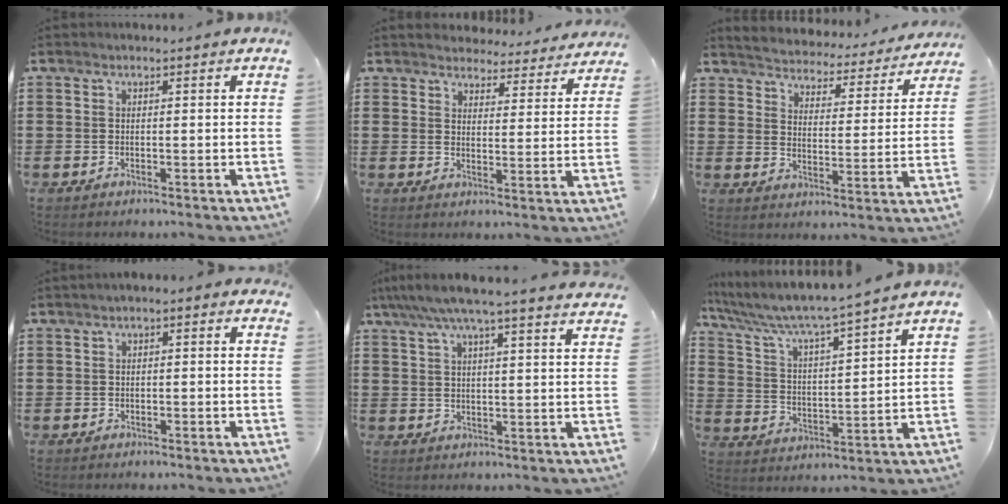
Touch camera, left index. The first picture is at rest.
{"total": 4.2, "force": [4.2, 0.2, -0.2], "torque": [-0.009, -0.030, 0.072]}
{"total": 3.7, "force": [3.7, -0.1, -0.3], "torque": [-0.020, -0.039, 0.056]}
{"total": 1.4, "force": [-1.2, 0.6, 0.3], "torque": [-0.011, 0.003, -0.027]}
{"total": 5.6, "force": [4.7, 0.2, 3.0], "torque": [-0.073, -0.016, 0.082]}
{"total": 5.3, "force": [4.8, -0.6, 2.2], "torque": [-0.068, -0.037, 0.073]}